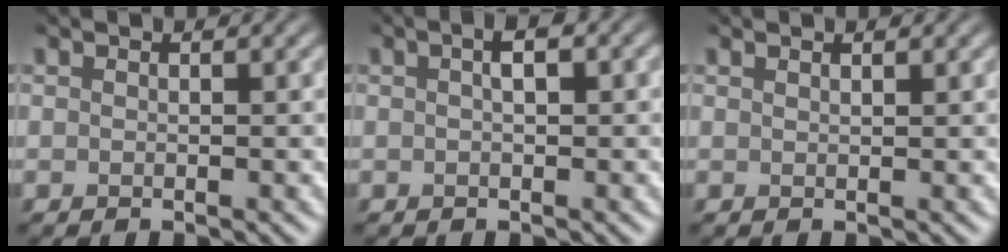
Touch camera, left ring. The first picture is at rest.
{"total": 1.8, "force": [0.4, 0.6, 1.7], "torque": [-0.018, 0.003, 0.006]}
{"total": 0.6, "force": [0.5, -0.1, 0.2], "torque": [-0.006, 0.001, 0.012]}